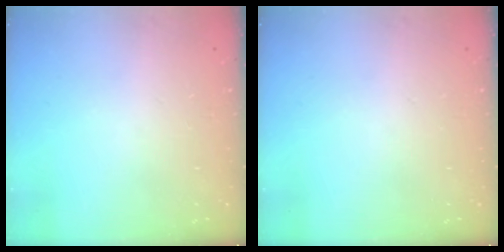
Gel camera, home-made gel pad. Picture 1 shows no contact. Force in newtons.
{"total": 0.0}